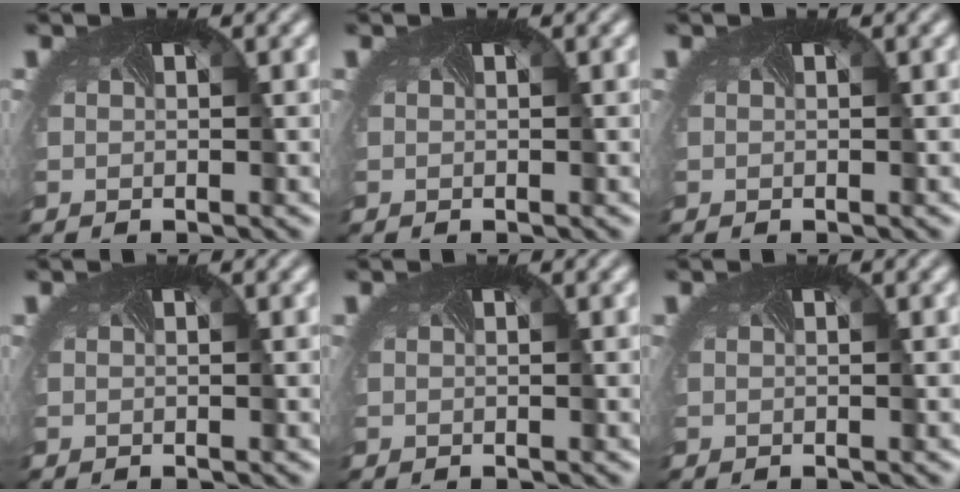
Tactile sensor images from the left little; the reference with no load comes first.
{"total": 0.0}
{"total": 0.0}
{"total": 0.0}
{"total": 0.0}
{"total": 0.0}